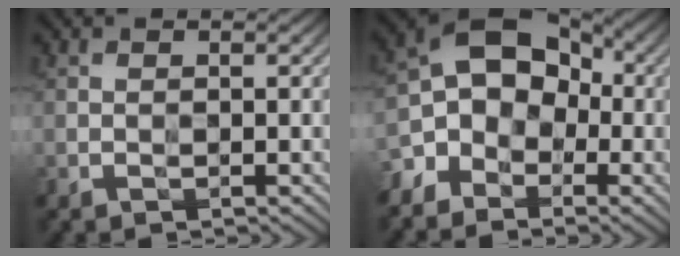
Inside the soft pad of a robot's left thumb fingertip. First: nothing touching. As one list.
[{"total": 10.6, "force": [-2.8, 8.0, 6.4], "torque": [-0.113, -0.007, -0.072]}]